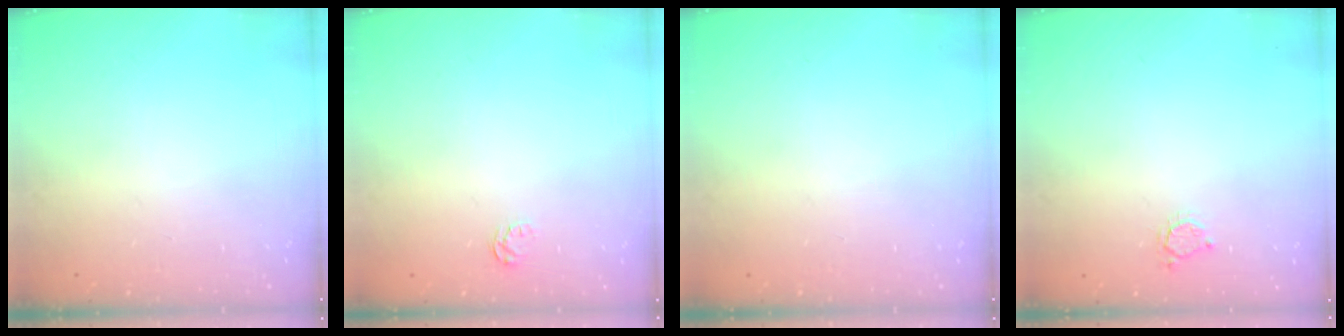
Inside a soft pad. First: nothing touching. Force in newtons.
{"total": 2.6, "press": 2.6, "slide": 0.4}
{"total": 0.0}
{"total": 3.3, "press": 3.2, "slide": 0.3}